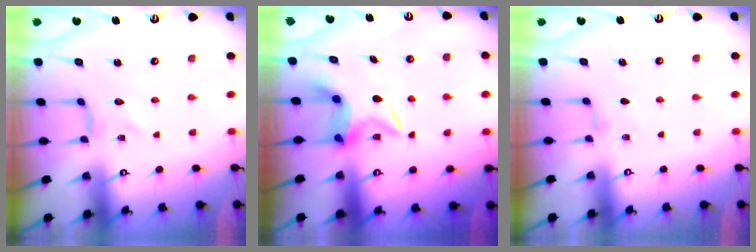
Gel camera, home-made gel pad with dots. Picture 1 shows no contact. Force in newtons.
{"total": 5.6, "press": 5.5, "slide": 0.7}
{"total": 2.3, "press": 2.2, "slide": 0.5}